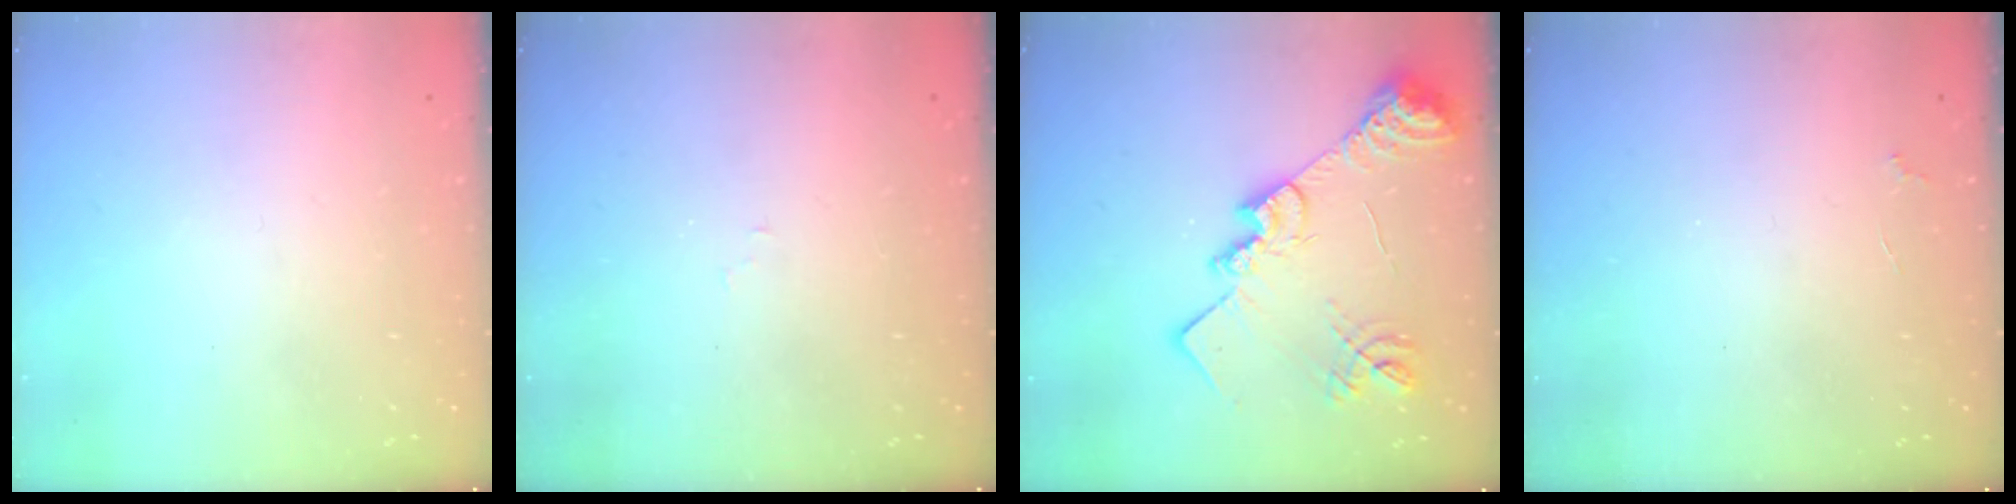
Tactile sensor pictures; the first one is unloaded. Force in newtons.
{"total": 6.8, "press": 6.7, "slide": 0.6}
{"total": 20.8, "press": 20.8, "slide": 1.8}
{"total": 2.1, "press": 2.0, "slide": 0.4}